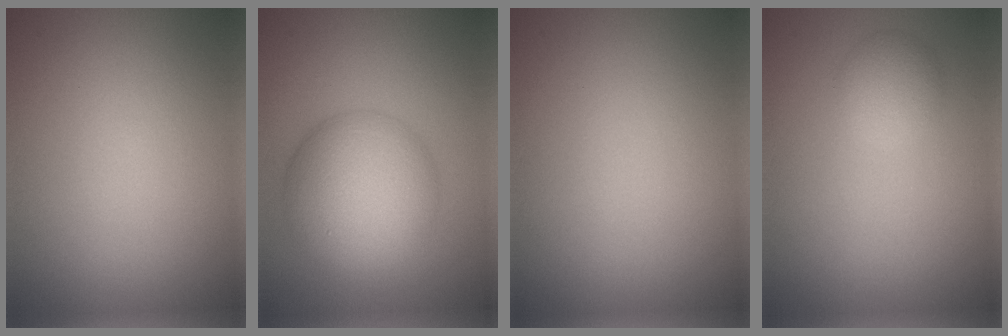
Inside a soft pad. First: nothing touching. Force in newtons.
{"total": 8.8, "press": 8.8, "slide": 0.1}
{"total": 0.0}
{"total": 2.2, "press": 2.2, "slide": 0.1}